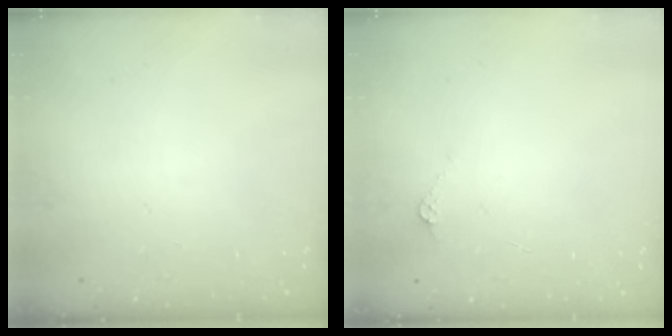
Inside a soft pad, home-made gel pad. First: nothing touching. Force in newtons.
{"total": 4.8, "press": 4.8, "slide": 0.6}